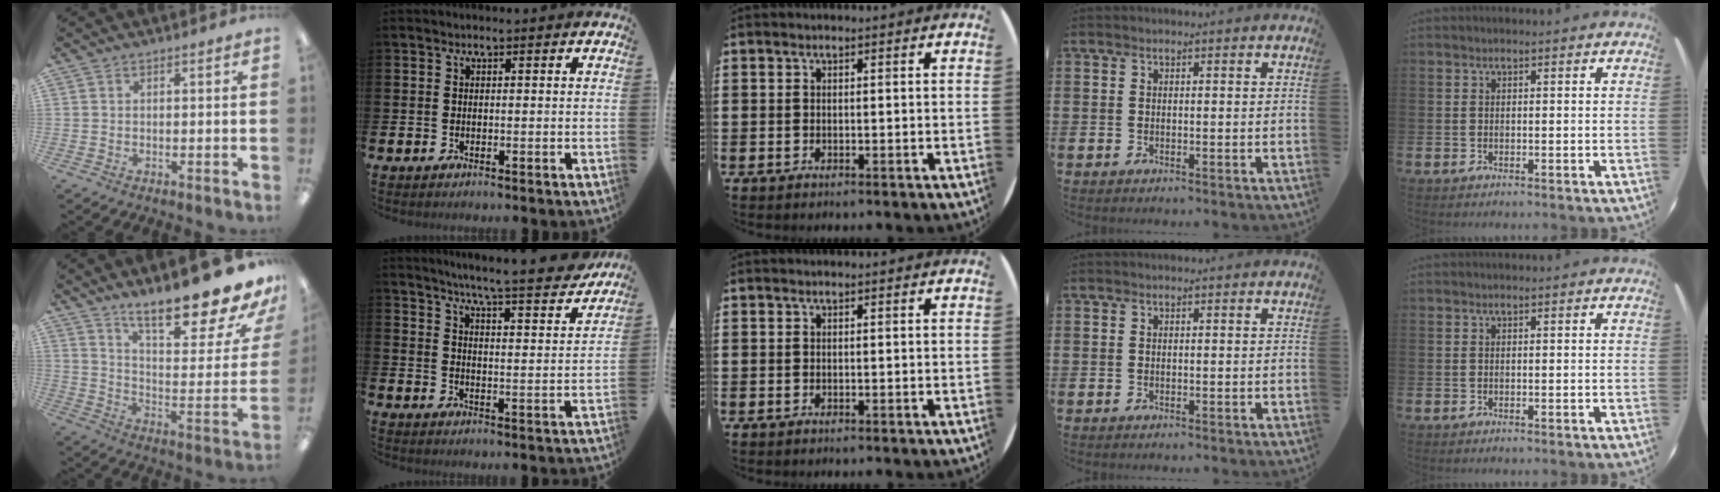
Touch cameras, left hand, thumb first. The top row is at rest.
{"thumb": {"total": 20.9, "force": [16.8, 4.6, 11.5], "torque": [-0.161, -0.131, 0.273]}, "index": {"total": 6.6, "force": [6.2, -0.4, 2.1], "torque": [-0.051, -0.051, 0.102]}}